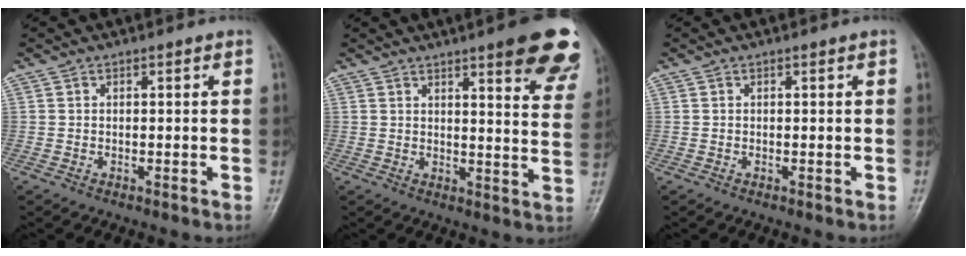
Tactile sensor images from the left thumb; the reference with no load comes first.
{"total": 14.7, "force": [9.2, 3.1, 11.0], "torque": [-0.099, -0.045, 0.102]}
{"total": 0.0}